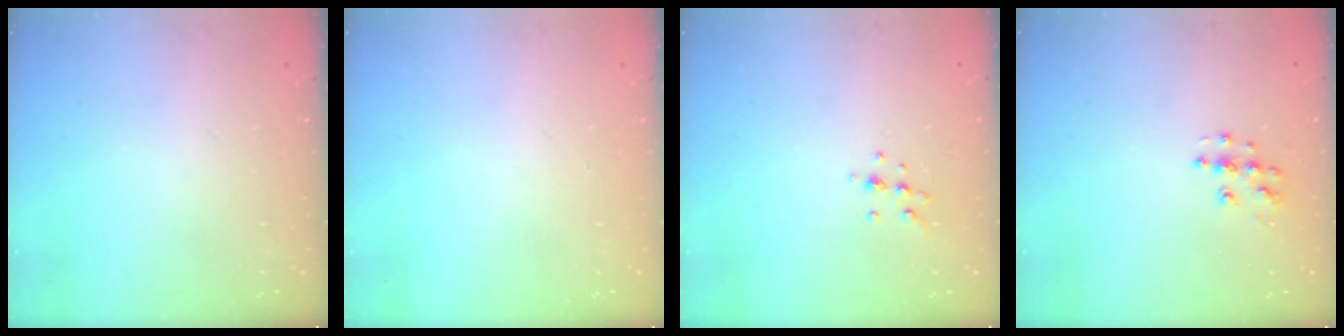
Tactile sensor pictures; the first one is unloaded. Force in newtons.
{"total": 0.0}
{"total": 5.1, "press": 4.9, "slide": 1.1}
{"total": 7.9, "press": 7.9, "slide": 0.4}